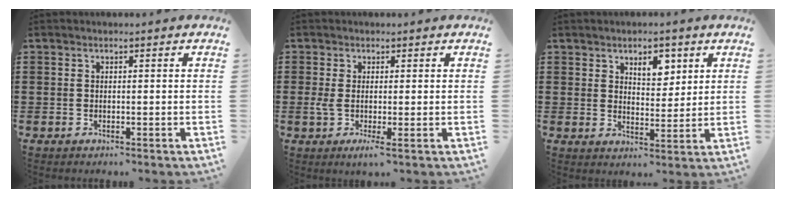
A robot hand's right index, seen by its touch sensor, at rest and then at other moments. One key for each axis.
{"total": 2.8, "fx": -0.6, "fy": 0.5, "fz": 2.7, "tx": -0.065, "ty": -0.009, "tz": -0.015}
{"total": 4.9, "fx": 3.0, "fy": 2.8, "fz": 2.8, "tx": -0.042, "ty": 0.003, "tz": 0.048}